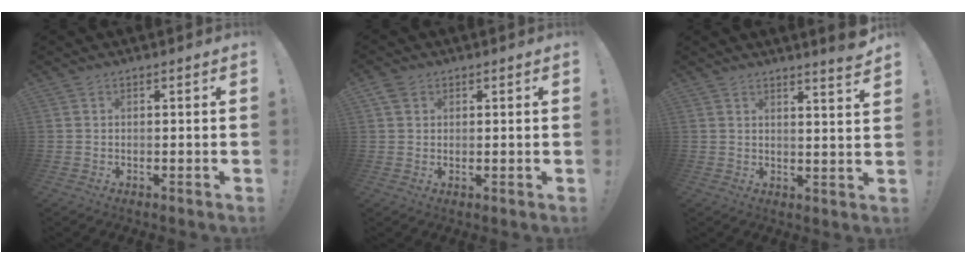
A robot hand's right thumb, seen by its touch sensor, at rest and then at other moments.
{"total": 2.8, "force": [1.5, 2.2, 0.8], "torque": [-0.012, -0.003, 0.029]}
{"total": 4.6, "force": [3.5, -0.4, 3.0], "torque": [-0.035, -0.034, 0.054]}